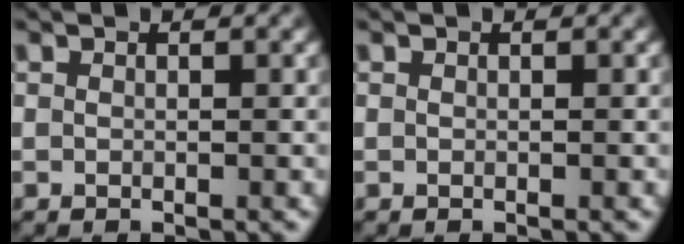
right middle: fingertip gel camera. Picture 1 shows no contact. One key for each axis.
{"total": 0.0}